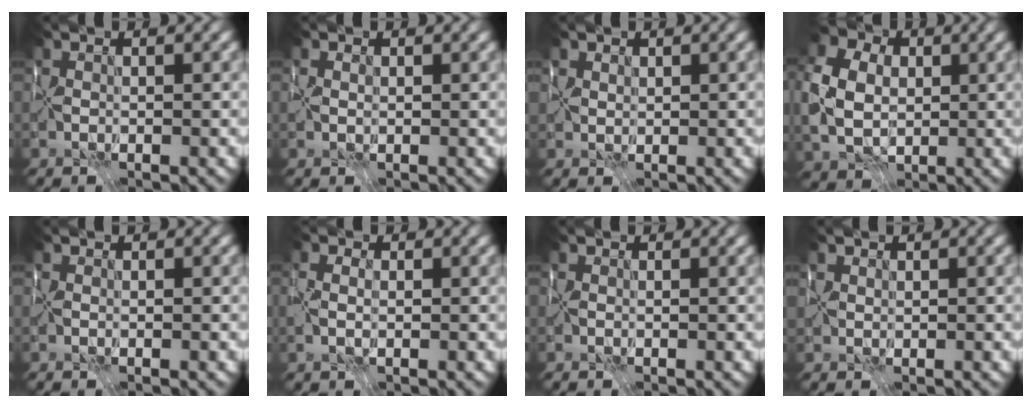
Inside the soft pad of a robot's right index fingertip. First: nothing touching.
{"total": 0.6, "force": [0.0, 0.5, 0.4], "torque": [-0.009, 0.005, 0.001]}
{"total": 1.0, "force": [0.7, 0.8, 0.1], "torque": [-0.004, -0.004, 0.015]}
{"total": 8.4, "force": [0.2, 6.4, 5.3], "torque": [-0.133, 0.003, 0.001]}
{"total": 0.0}
{"total": 2.5, "force": [0.1, 1.8, 1.8], "torque": [-0.038, 0.017, -0.005]}
{"total": 0.5, "force": [0.3, 0.3, 0.3], "torque": [-0.004, -0.002, 0.004]}
{"total": 0.6, "force": [0.4, 0.5, 0.0], "torque": [-0.001, -0.002, 0.010]}